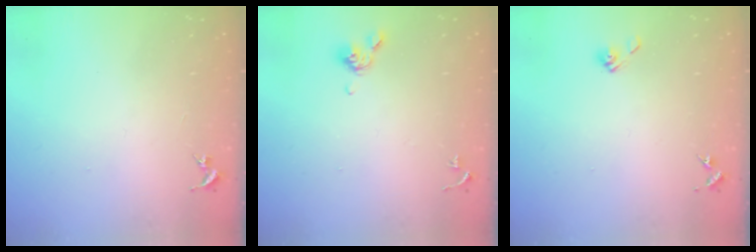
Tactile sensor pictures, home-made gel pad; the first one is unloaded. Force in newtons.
{"total": 5.2, "press": 5.1, "slide": 1.1}
{"total": 5.4, "press": 4.9, "slide": 2.3}